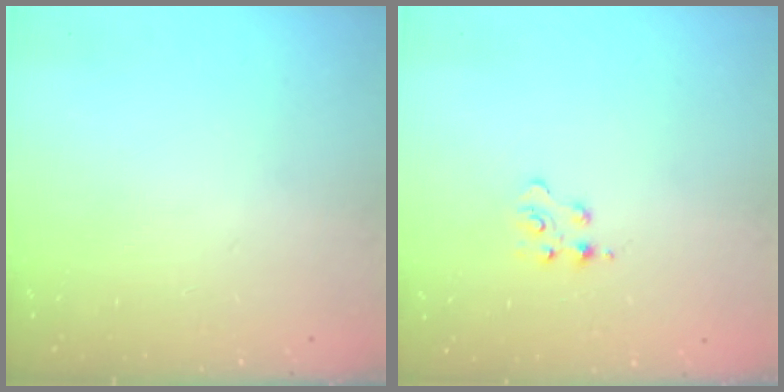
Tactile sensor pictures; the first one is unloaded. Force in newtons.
{"total": 2.4, "press": 2.4, "slide": 0.3}